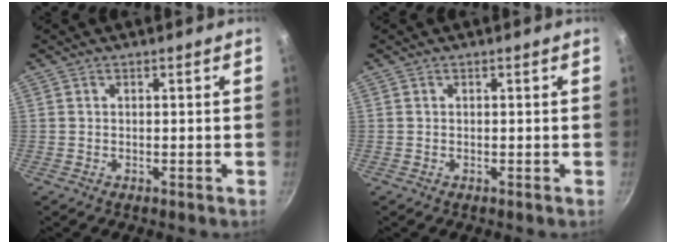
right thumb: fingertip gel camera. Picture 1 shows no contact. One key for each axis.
{"total": 0.0}